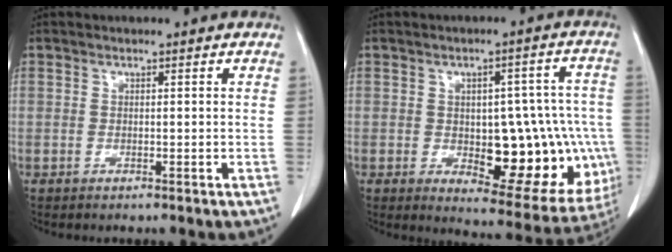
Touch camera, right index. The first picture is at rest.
{"total": 18.3, "force": [-2.9, 7.8, 16.3], "torque": [-0.137, 0.028, -0.008]}